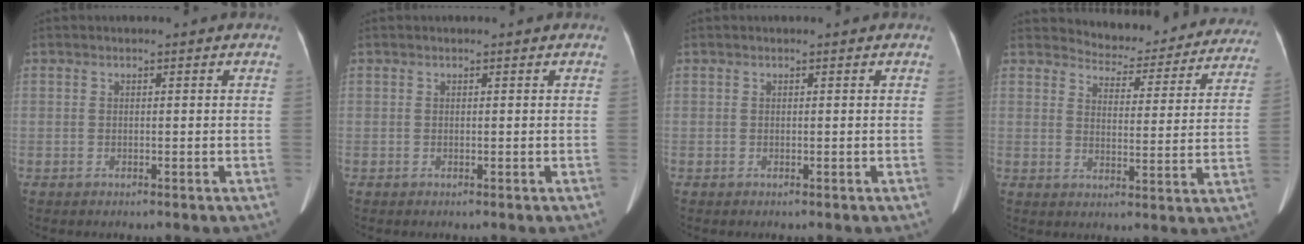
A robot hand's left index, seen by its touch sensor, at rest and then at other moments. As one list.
[{"total": 0.0}, {"total": 0.0}, {"total": 16.3, "force": [15.6, 4.0, 2.5], "torque": [-0.007, -0.041, 0.169]}]